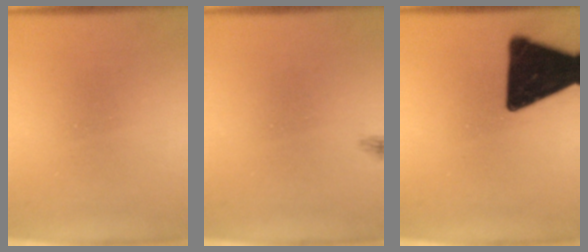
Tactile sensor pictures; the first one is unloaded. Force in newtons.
{"total": 0.9}
{"total": 17.8}